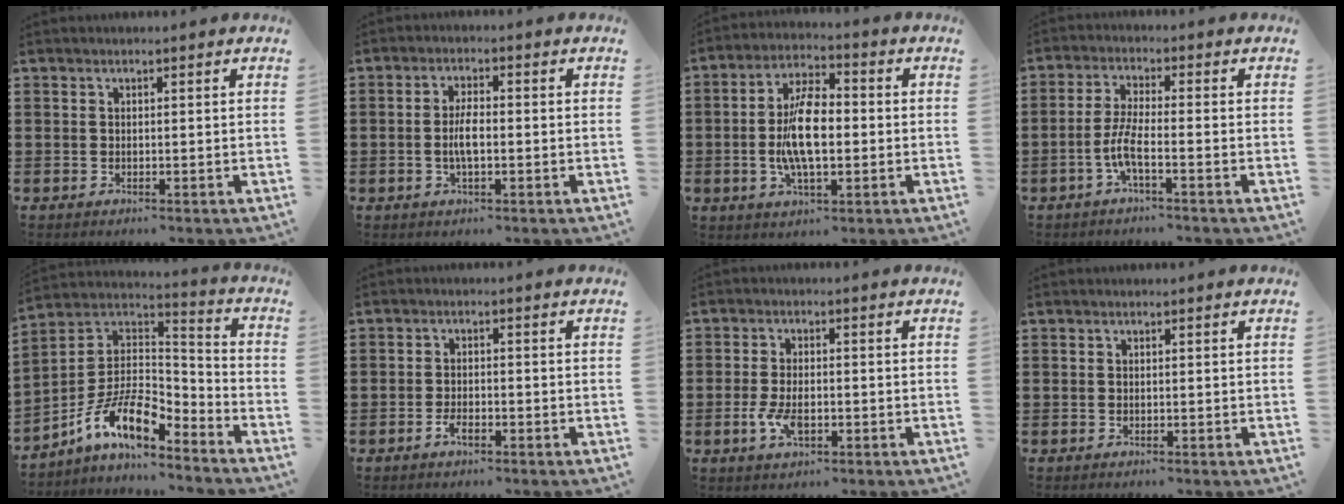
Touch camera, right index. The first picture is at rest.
{"total": 3.9, "force": [-0.5, 1.4, 3.6], "torque": [-0.080, 0.000, -0.014]}
{"total": 9.8, "force": [-0.9, 4.2, 8.8], "torque": [-0.188, 0.001, -0.022]}
{"total": 5.1, "force": [-2.2, 0.8, 4.5], "torque": [-0.106, -0.008, -0.050]}
{"total": 11.7, "force": [-6.9, 4.3, 8.4], "torque": [-0.180, 0.005, -0.137]}
{"total": 2.1, "force": [-1.3, 0.7, 1.4], "torque": [-0.034, -0.002, -0.028]}
{"total": 4.5, "force": [-1.3, 2.0, 3.8], "torque": [-0.086, -0.007, -0.026]}
{"total": 0.0}